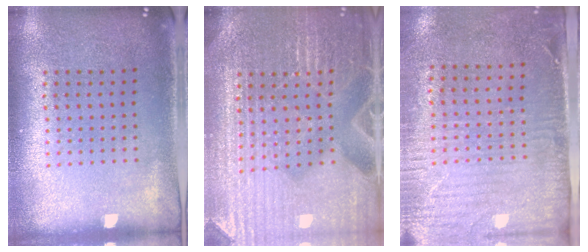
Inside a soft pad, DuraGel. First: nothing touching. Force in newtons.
{"total": 4.6, "press": 4.4, "slide": 1.4}
{"total": 3.0, "press": 2.4, "slide": 1.7}